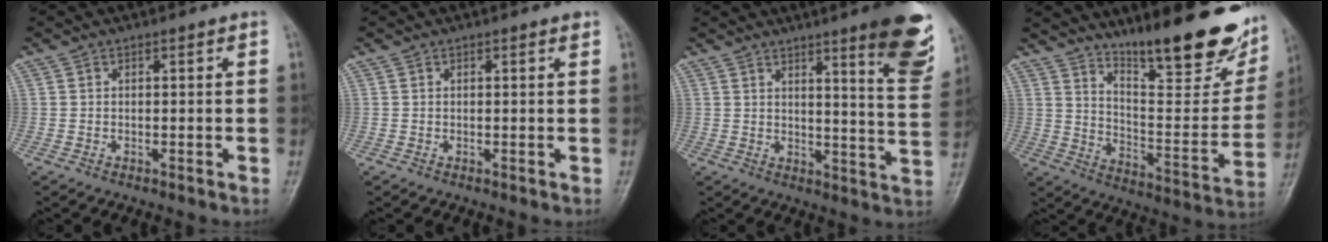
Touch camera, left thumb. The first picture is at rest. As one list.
[{"total": 0.6, "force": [0.4, 0.0, 0.5], "torque": [-0.007, -0.002, 0.003]}, {"total": 14.0, "force": [8.3, 1.8, 11.1], "torque": [-0.120, -0.053, 0.107]}, {"total": 25.0, "force": [17.7, 6.4, 16.5], "torque": [-0.199, -0.099, 0.264]}]